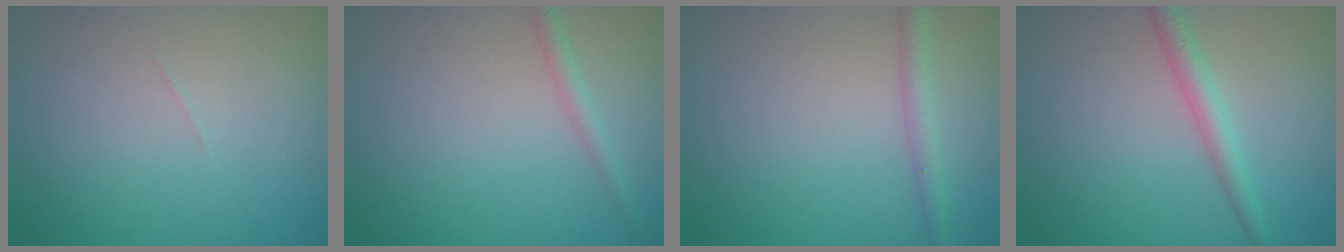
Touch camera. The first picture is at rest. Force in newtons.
{"total": 1.6, "press": 1.6, "slide": 0.1}
{"total": 2.0, "press": 2.0, "slide": 0.0}
{"total": 2.5, "press": 2.5, "slide": 0.1}